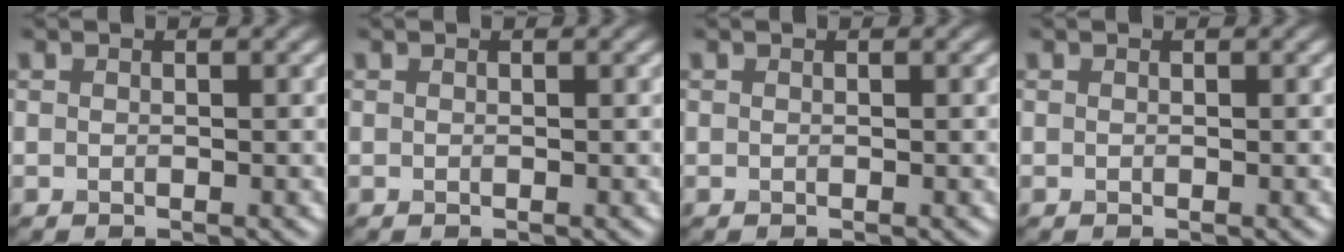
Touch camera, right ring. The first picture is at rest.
{"total": 0.0}
{"total": 0.0}
{"total": 0.0}